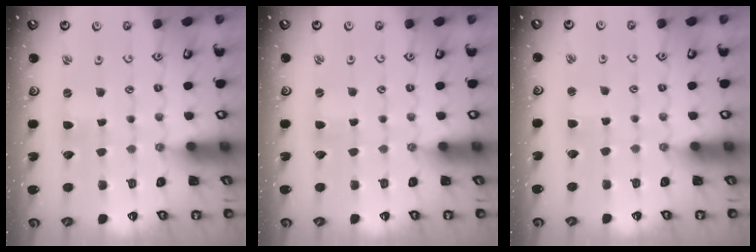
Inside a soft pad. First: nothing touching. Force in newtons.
{"total": 1.7, "press": 1.7, "slide": 0.3}
{"total": 3.0, "press": 3.0, "slide": 0.3}